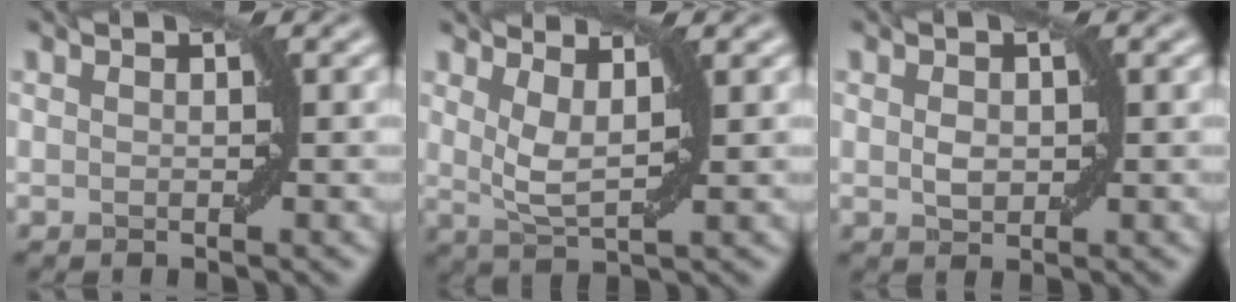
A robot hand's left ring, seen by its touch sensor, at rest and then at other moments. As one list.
[{"total": 2.8, "force": [1.7, 0.5, 2.1], "torque": [-0.047, -0.005, 0.033]}, {"total": 1.4, "force": [0.0, 0.9, 1.0], "torque": [-0.021, 0.001, 0.001]}]